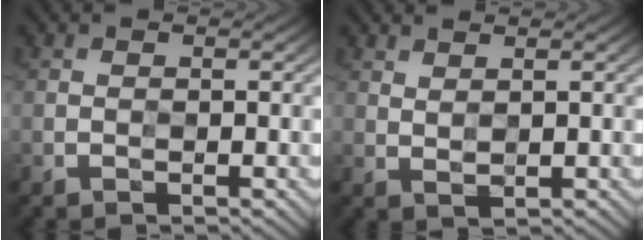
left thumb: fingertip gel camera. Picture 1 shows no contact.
{"total": 1.9, "force": [1.9, -0.3, -0.2], "torque": [-0.007, -0.001, 0.037]}